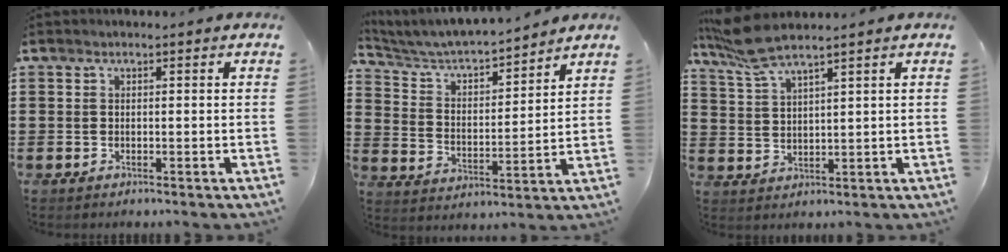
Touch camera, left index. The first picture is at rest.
{"total": 4.9, "force": [4.7, 0.7, 1.4], "torque": [-0.051, -0.035, 0.071]}
{"total": 6.7, "force": [5.5, 0.8, 3.7], "torque": [-0.088, -0.010, 0.101]}